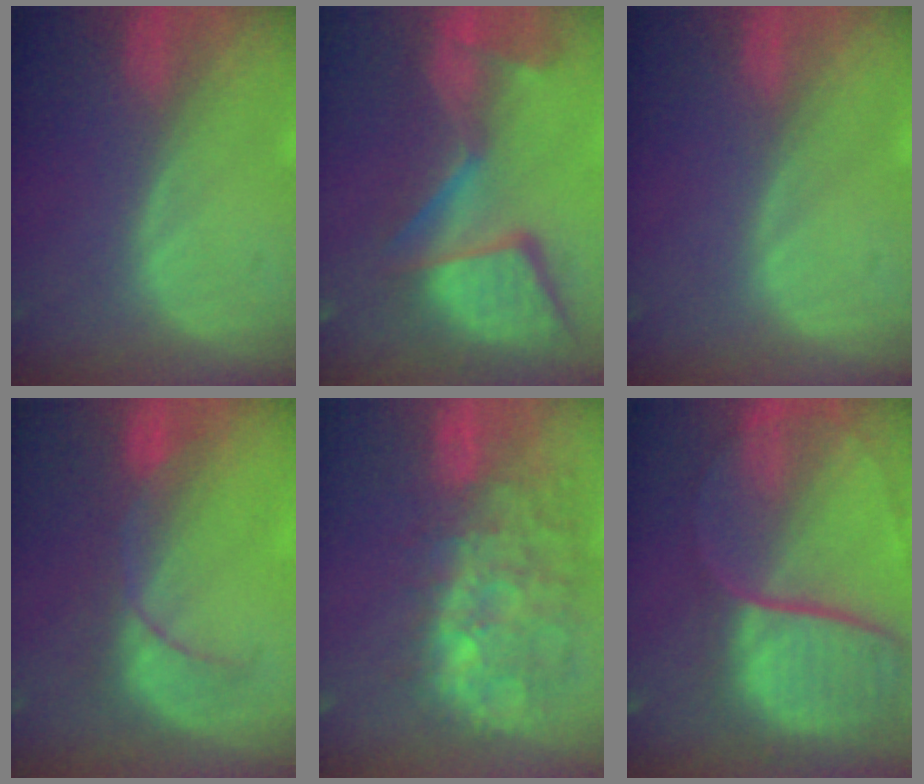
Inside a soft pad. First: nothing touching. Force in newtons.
{"total": 13.5, "press": 11.0, "slide": 7.8}
{"total": 0.0}
{"total": 5.5, "press": 5.4, "slide": 0.7}
{"total": 11.0, "press": 10.3, "slide": 3.9}
{"total": 11.4, "press": 9.5, "slide": 6.4}